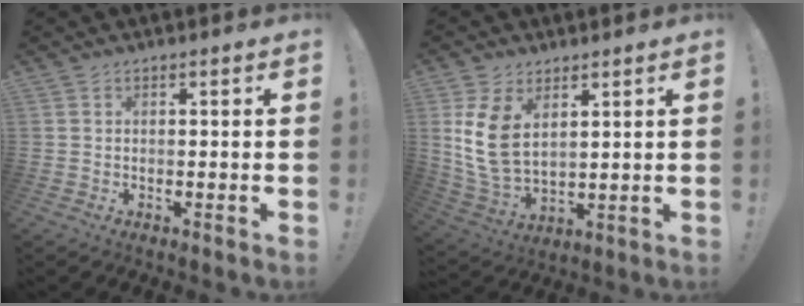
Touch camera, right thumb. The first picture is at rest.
{"total": 11.0, "force": [4.3, 6.6, 7.7], "torque": [-0.151, -0.024, 0.083]}